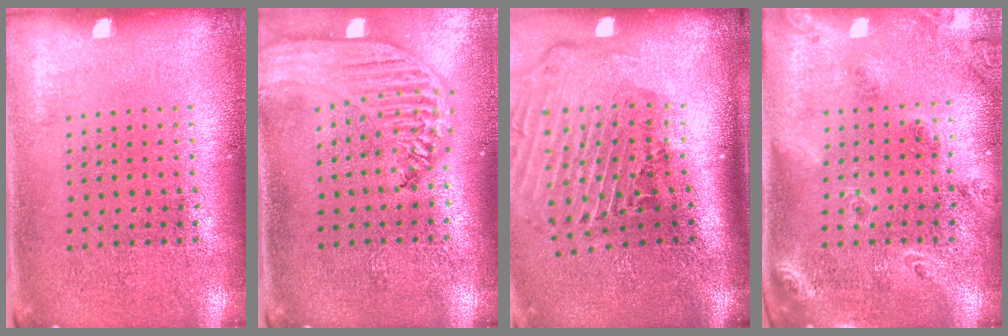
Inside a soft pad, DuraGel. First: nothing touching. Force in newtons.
{"total": 2.8, "press": 2.3, "slide": 1.6}
{"total": 2.9, "press": 2.0, "slide": 2.1}
{"total": 1.8, "press": 1.6, "slide": 0.8}